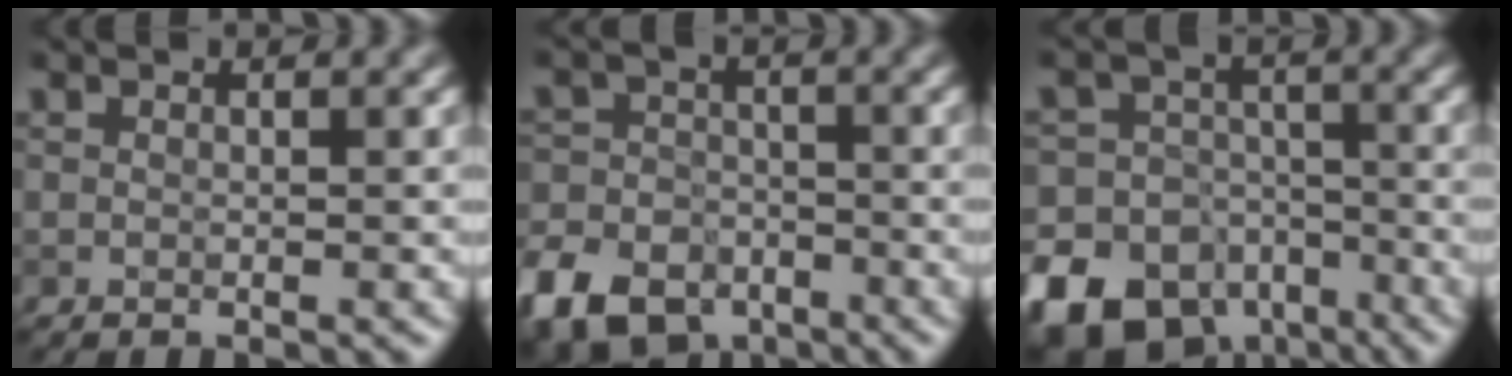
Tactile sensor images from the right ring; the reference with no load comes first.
{"total": 8.8, "force": [-5.5, 5.9, 3.5], "torque": [-0.072, -0.019, -0.107]}
{"total": 15.9, "force": [-10.1, 11.2, 5.1], "torque": [-0.104, -0.054, -0.176]}